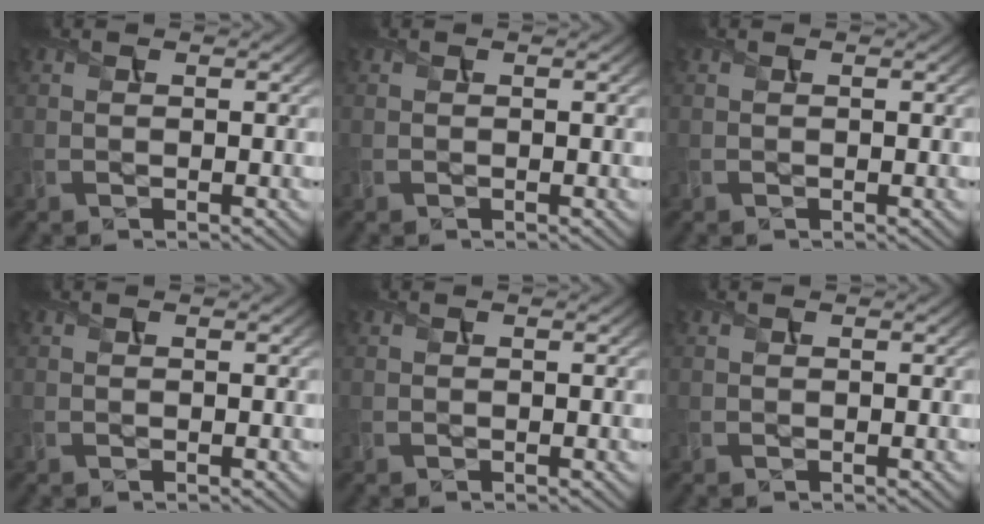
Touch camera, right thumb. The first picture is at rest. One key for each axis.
{"total": 0.0}
{"total": 0.0}
{"total": 0.0}
{"total": 0.0}
{"total": 0.0}